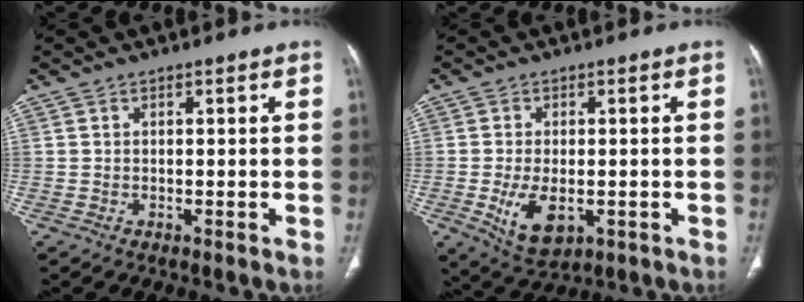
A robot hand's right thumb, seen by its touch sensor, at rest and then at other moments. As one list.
[{"total": 7.8, "force": [-1.9, 4.4, 6.2], "torque": [-0.110, -0.010, -0.020]}]